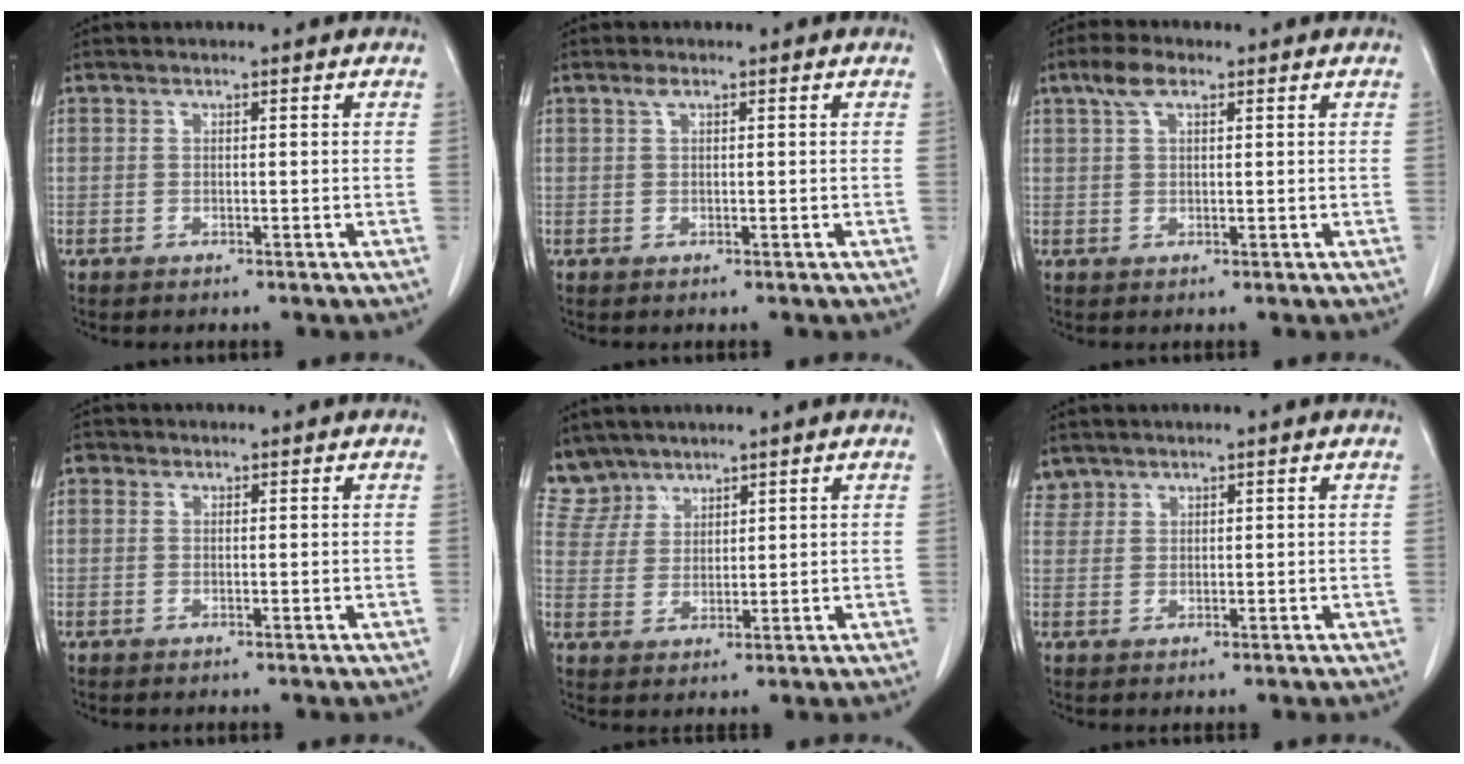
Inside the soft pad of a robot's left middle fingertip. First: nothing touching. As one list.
[{"total": 1.0, "force": [0.6, 0.3, 0.7], "torque": [-0.014, 0.007, 0.010]}, {"total": 3.5, "force": [2.0, 1.3, 2.5], "torque": [-0.057, 0.015, 0.042]}, {"total": 0.8, "force": [0.4, 0.6, 0.2], "torque": [0.000, 0.000, 0.003]}, {"total": 5.0, "force": [4.5, 2.1, -0.7], "torque": [0.015, 0.003, 0.097]}, {"total": 1.8, "force": [1.6, 0.9, -0.4], "torque": [0.011, 0.009, 0.029]}]